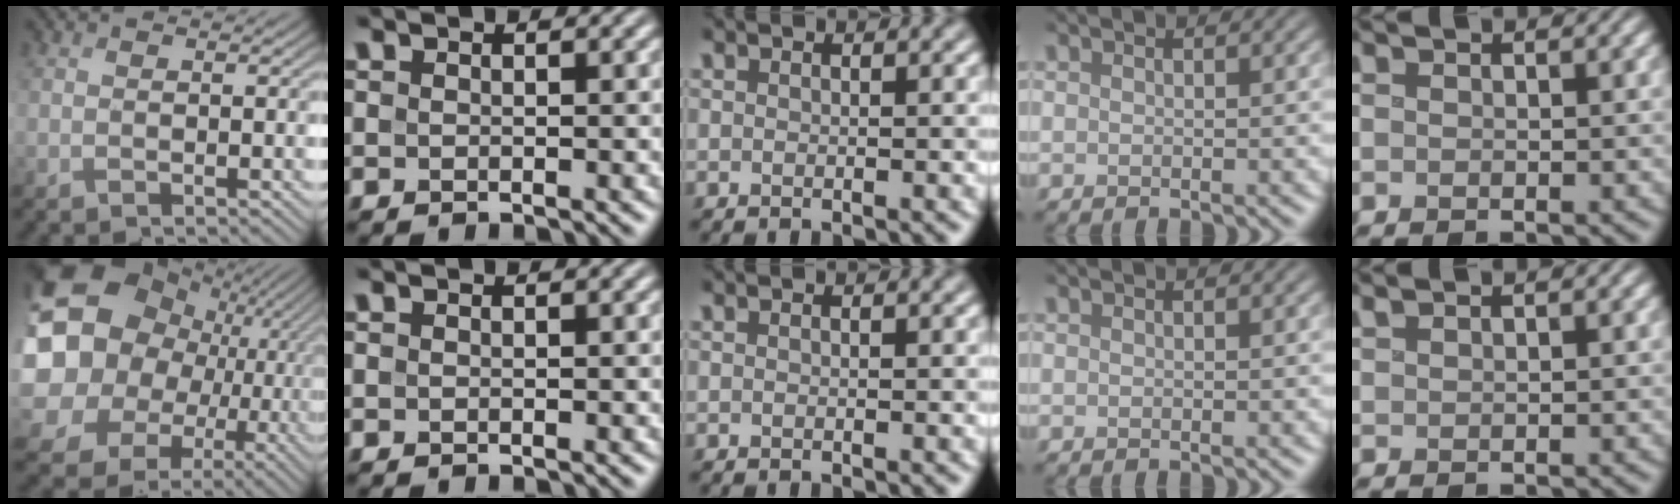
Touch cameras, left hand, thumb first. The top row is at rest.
{"thumb": {"total": 22.3, "force": [2.5, 19.1, 11.3], "torque": [-0.274, -0.004, 0.040]}, "little": {"total": 0.8, "force": [0.8, 0.1, 0.3], "torque": [-0.006, 0.003, 0.017]}}